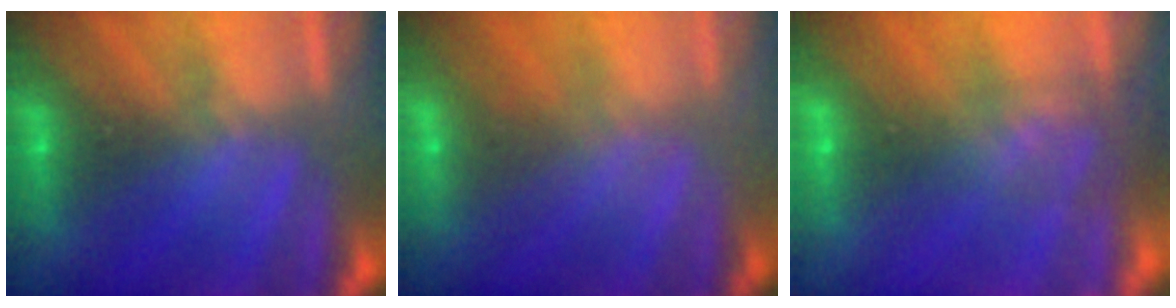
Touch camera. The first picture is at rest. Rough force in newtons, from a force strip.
{"total": 1.6}
{"total": 5.9}